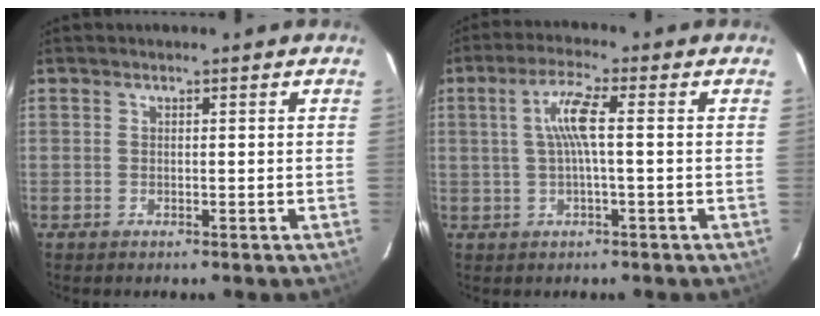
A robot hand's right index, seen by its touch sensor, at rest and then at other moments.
{"total": 5.7, "force": [0.3, 0.2, 5.7], "torque": [-0.111, 0.004, 0.008]}